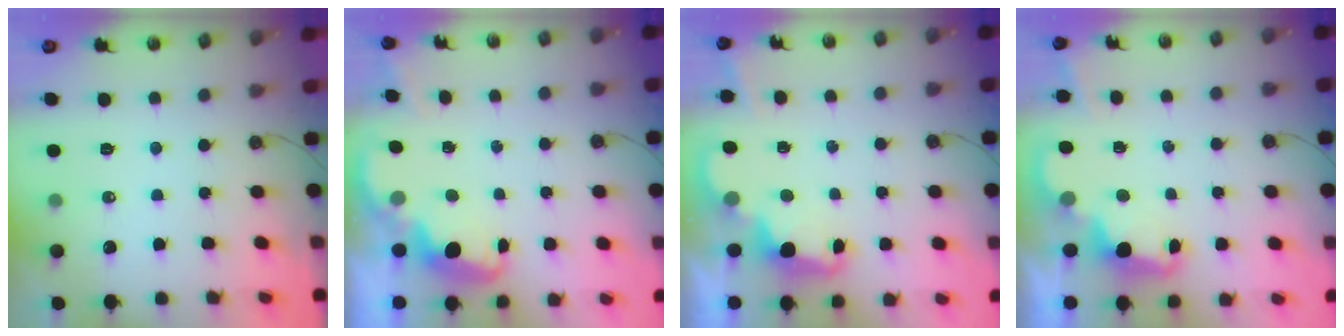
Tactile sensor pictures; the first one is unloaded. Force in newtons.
{"total": 2.6, "press": 2.5, "slide": 0.8}
{"total": 2.5, "press": 2.5, "slide": 0.5}
{"total": 2.5, "press": 2.4, "slide": 0.6}